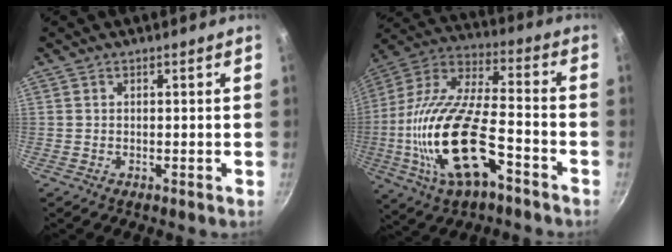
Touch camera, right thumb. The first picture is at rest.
{"total": 23.5, "force": [-7.8, 9.7, 20.0], "torque": [-0.432, 0.030, -0.136]}